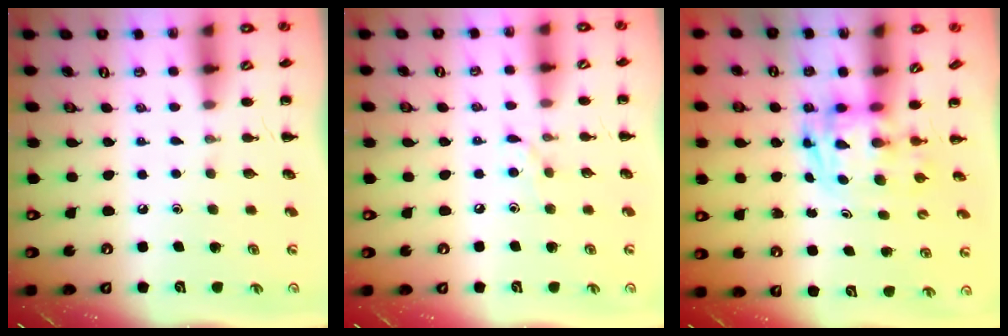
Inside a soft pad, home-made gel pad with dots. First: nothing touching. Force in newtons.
{"total": 4.9, "press": 4.5, "slide": 1.8}
{"total": 2.8, "press": 2.8, "slide": 0.5}